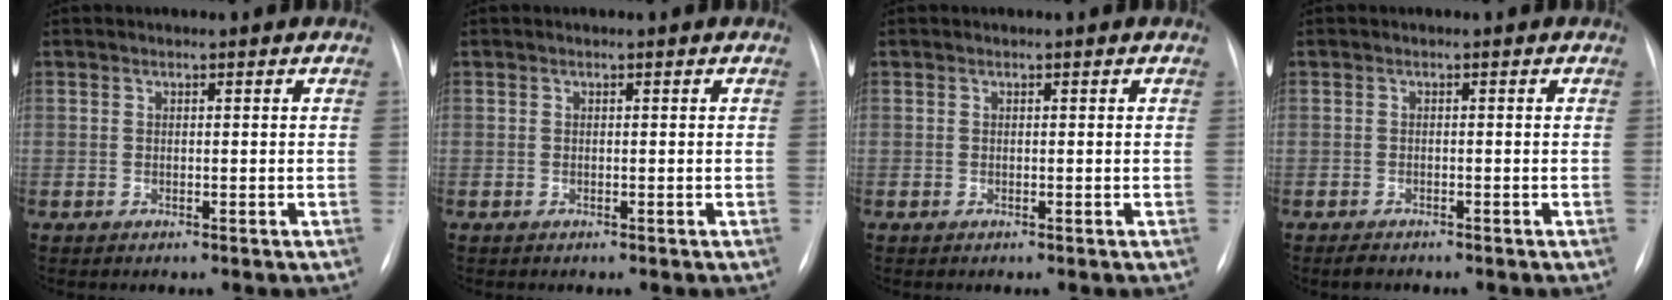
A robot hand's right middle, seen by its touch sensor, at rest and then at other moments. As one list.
[{"total": 0.0}, {"total": 0.0}, {"total": 1.5, "force": [-1.2, 0.6, 0.4], "torque": [-0.013, -0.002, -0.018]}]